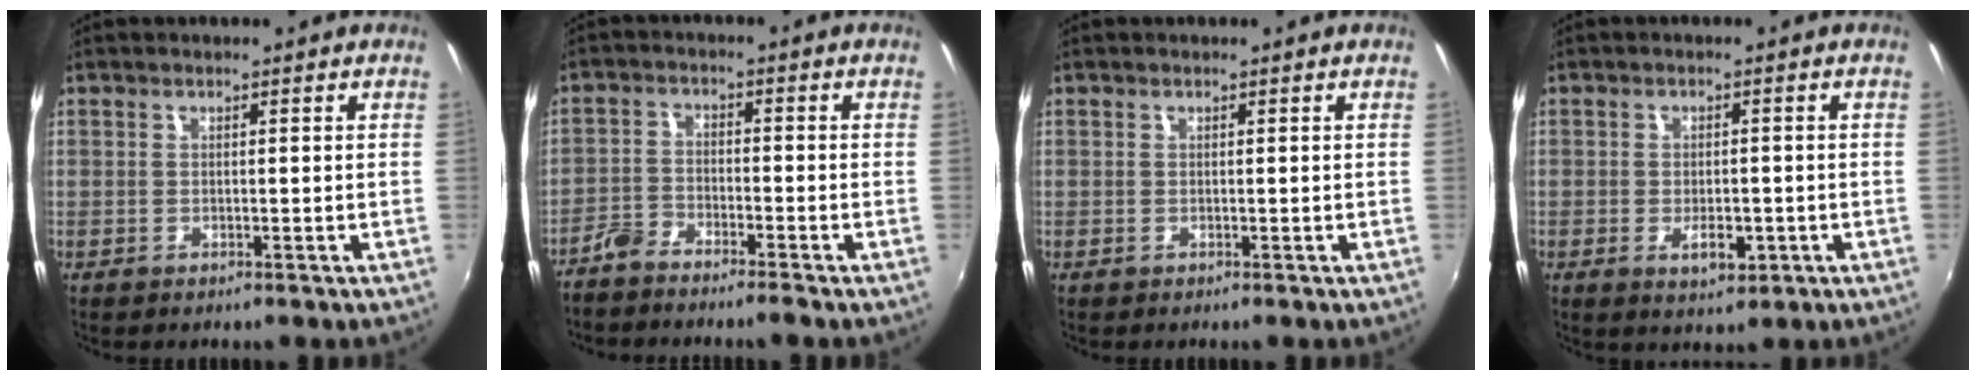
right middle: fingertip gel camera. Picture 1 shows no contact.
{"total": 3.9, "force": [-3.5, 0.6, 1.5], "torque": [-0.048, 0.001, -0.073]}
{"total": 0.0}
{"total": 3.7, "force": [-0.7, 2.1, 3.0], "torque": [-0.055, -0.007, -0.006]}